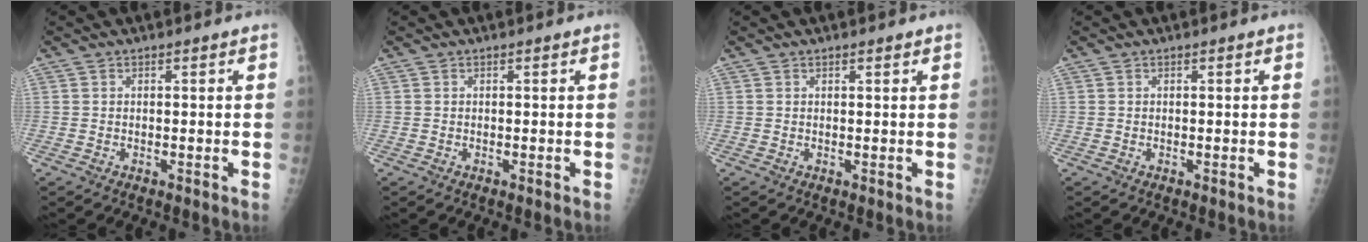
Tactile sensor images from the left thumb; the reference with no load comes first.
{"total": 0.0}
{"total": 0.6, "force": [0.5, 0.2, 0.4], "torque": [-0.004, -0.002, 0.007]}
{"total": 0.0}